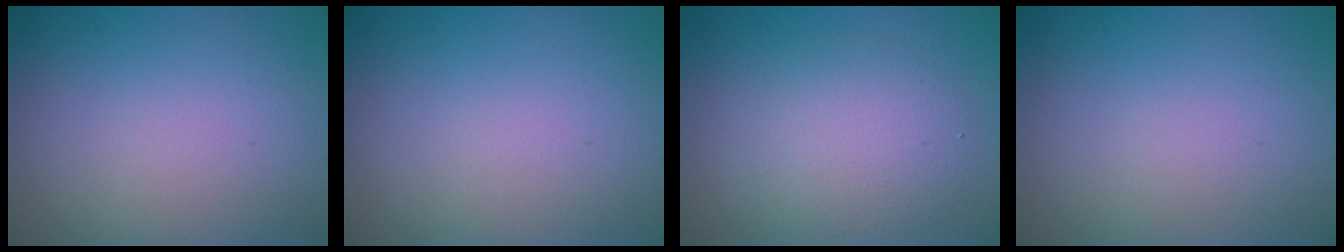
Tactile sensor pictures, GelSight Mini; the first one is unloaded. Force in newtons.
{"total": 0.0}
{"total": 3.6, "press": 3.6, "slide": 0.2}
{"total": 0.0}